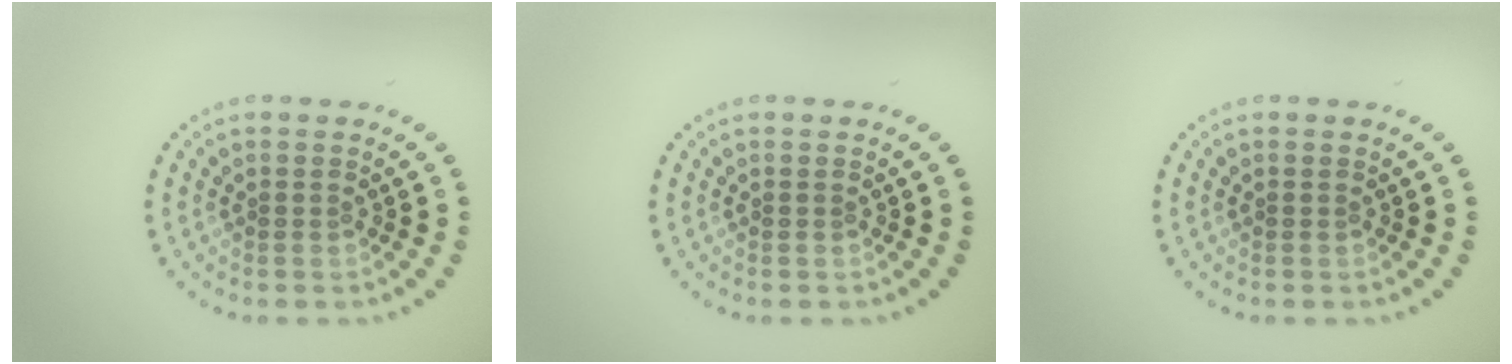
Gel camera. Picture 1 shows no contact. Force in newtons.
{"total": 0.0}
{"total": 0.0}